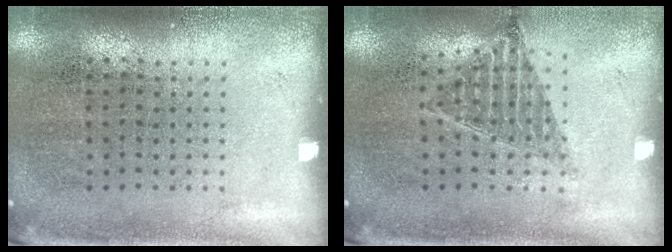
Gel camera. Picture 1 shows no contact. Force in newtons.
{"total": 0.9, "press": 0.9, "slide": 0.1}